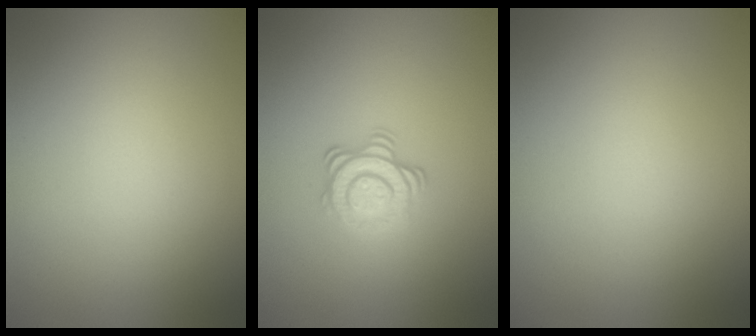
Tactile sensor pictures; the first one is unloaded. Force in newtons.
{"total": 3.5, "press": 2.5, "slide": 2.4}
{"total": 0.0}